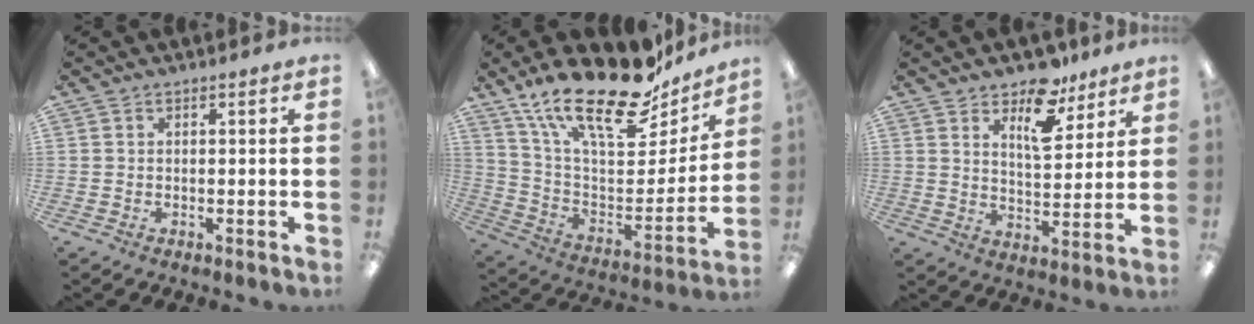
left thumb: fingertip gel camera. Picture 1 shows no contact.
{"total": 24.0, "force": [17.5, 8.7, 13.9], "torque": [-0.214, -0.118, 0.296]}
{"total": 11.3, "force": [8.0, 5.5, 5.9], "torque": [-0.067, -0.047, 0.136]}